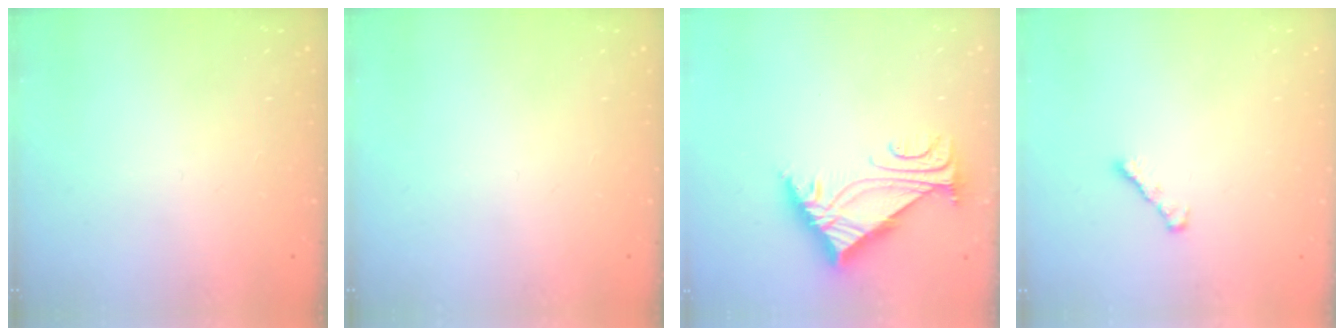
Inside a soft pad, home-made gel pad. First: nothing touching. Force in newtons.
{"total": 0.0}
{"total": 7.5, "press": 7.5, "slide": 0.4}
{"total": 2.5, "press": 2.4, "slide": 0.6}